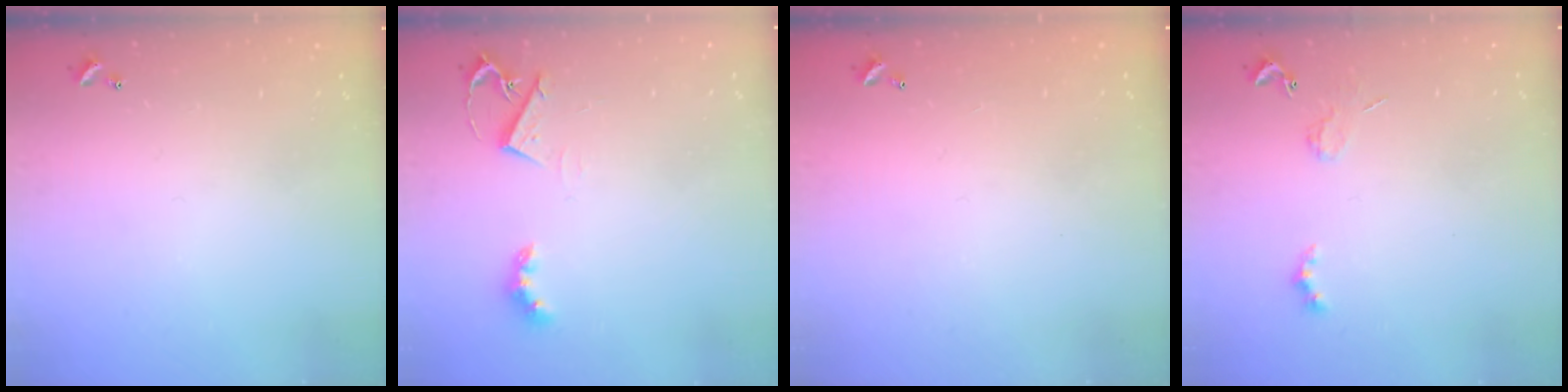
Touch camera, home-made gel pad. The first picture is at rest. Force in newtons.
{"total": 4.6, "press": 4.5, "slide": 0.6}
{"total": 2.8, "press": 2.8, "slide": 0.1}
{"total": 2.0, "press": 1.9, "slide": 0.4}